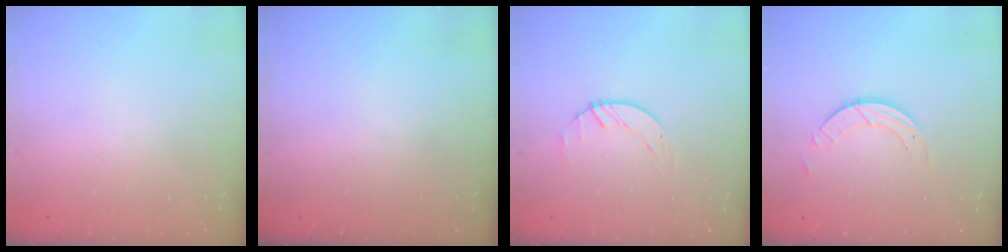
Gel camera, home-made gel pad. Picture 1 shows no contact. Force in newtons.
{"total": 0.0}
{"total": 0.6, "press": 0.6, "slide": 0.1}
{"total": 4.2, "press": 4.2, "slide": 0.3}